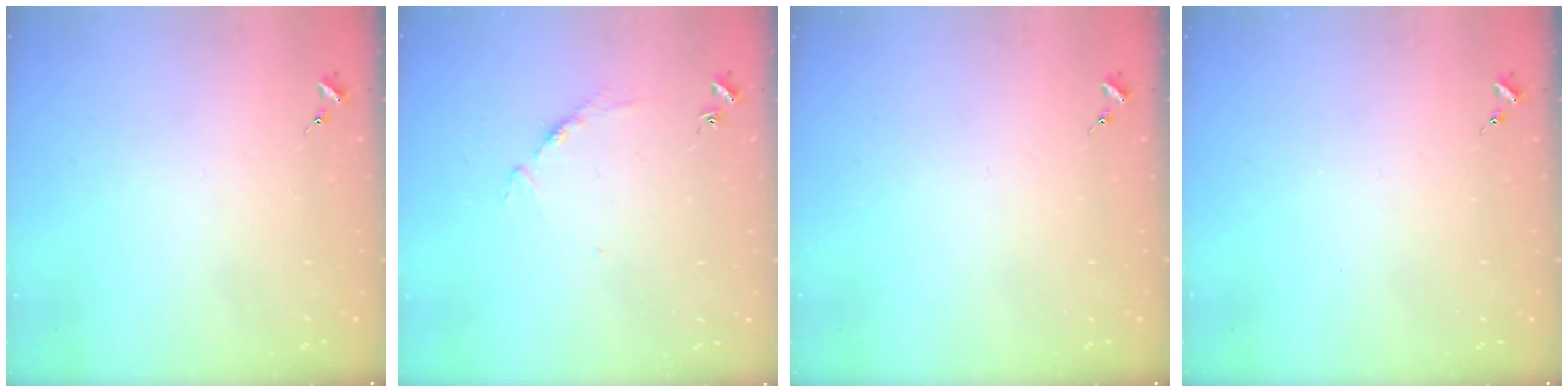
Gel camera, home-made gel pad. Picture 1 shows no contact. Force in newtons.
{"total": 3.3, "press": 3.3, "slide": 0.4}
{"total": 0.0}
{"total": 0.0}